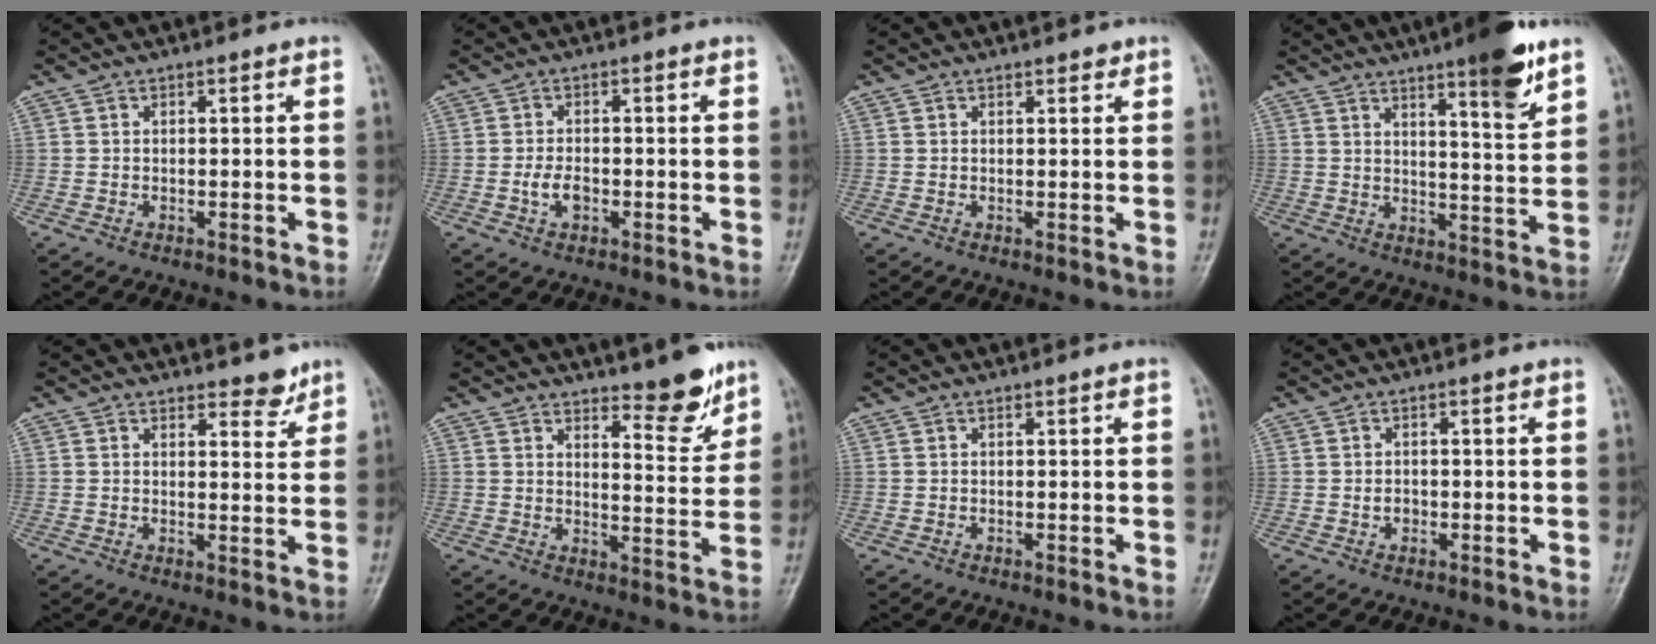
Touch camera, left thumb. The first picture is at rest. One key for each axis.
{"total": 3.4, "fx": -1.0, "fy": 2.0, "fz": 2.5, "tx": -0.046, "ty": 0.007, "tz": -0.020}
{"total": 1.2, "fx": 0.9, "fy": 0.6, "fz": 0.6, "tx": 0.000, "ty": -0.004, "tz": 0.009}
{"total": 11.0, "fx": 7.1, "fy": 1.7, "fz": 8.2, "tx": -0.103, "ty": -0.044, "tz": 0.100}
{"total": 3.4, "fx": 2.9, "fy": 1.4, "fz": 1.3, "tx": 0.002, "ty": -0.022, "tz": 0.039}
{"total": 8.1, "fx": 6.3, "fy": 2.2, "fz": 4.6, "tx": -0.042, "ty": -0.055, "tz": 0.095}
{"total": 0.0}
{"total": 1.7, "fx": -0.4, "fy": 1.4, "fz": 0.9, "tx": -0.008, "ty": 0.004, "tz": -0.008}